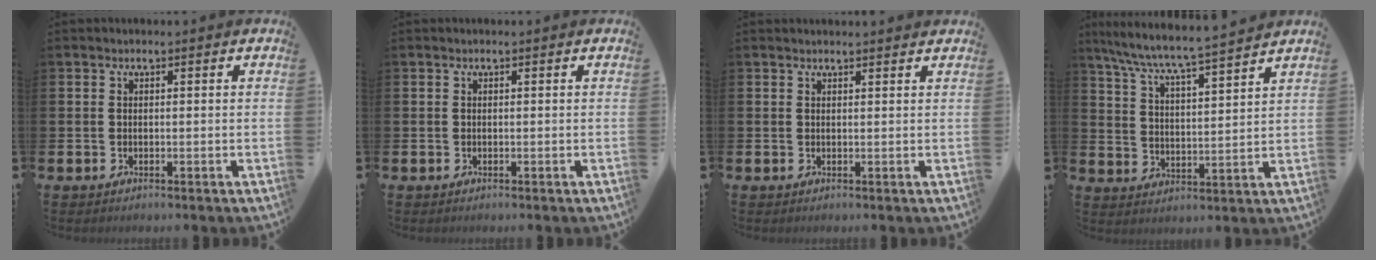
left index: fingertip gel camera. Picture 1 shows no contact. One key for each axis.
{"total": 0.0}
{"total": 0.9, "fx": 0.8, "fy": 0.0, "fz": 0.1, "tx": 0.007, "ty": -0.004, "tz": 0.013}
{"total": 7.2, "fx": 6.8, "fy": -0.1, "fz": 2.2, "tx": -0.075, "ty": -0.051, "tz": 0.116}